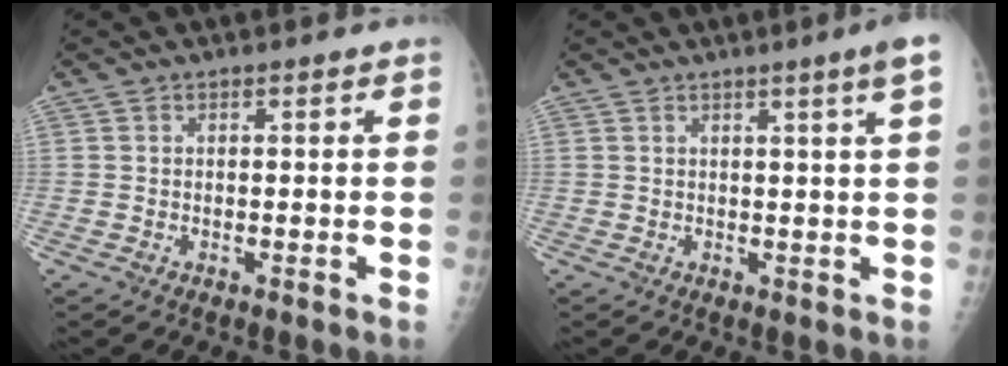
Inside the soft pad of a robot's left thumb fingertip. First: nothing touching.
{"total": 4.3, "force": [2.0, -1.1, 3.6], "torque": [-0.053, -0.010, 0.031]}